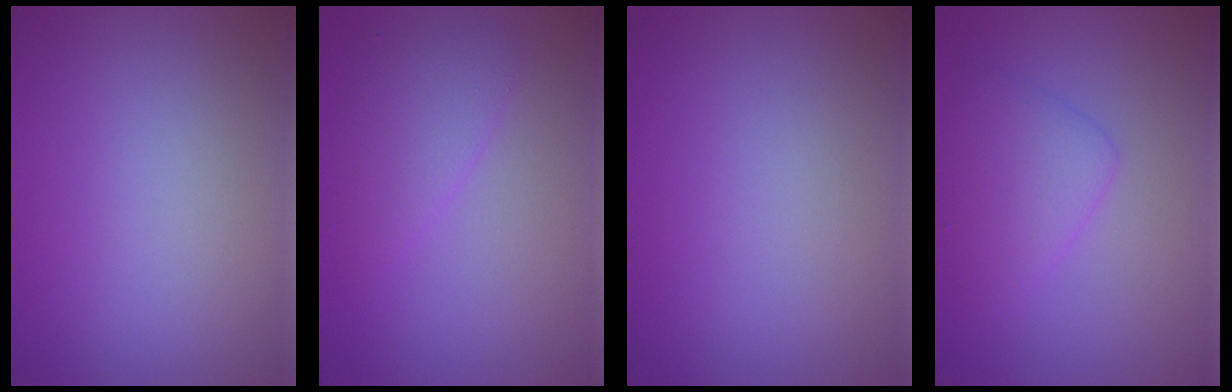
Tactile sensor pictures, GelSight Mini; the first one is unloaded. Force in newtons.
{"total": 2.5, "press": 2.5, "slide": 0.1}
{"total": 0.0}
{"total": 1.9, "press": 1.9, "slide": 0.1}